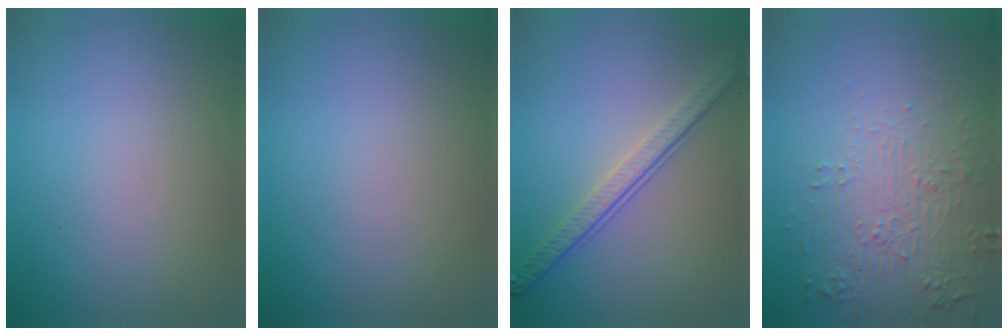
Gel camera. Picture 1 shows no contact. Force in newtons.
{"total": 0.0}
{"total": 4.3, "press": 3.0, "slide": 3.1}
{"total": 5.7, "press": 3.8, "slide": 4.2}